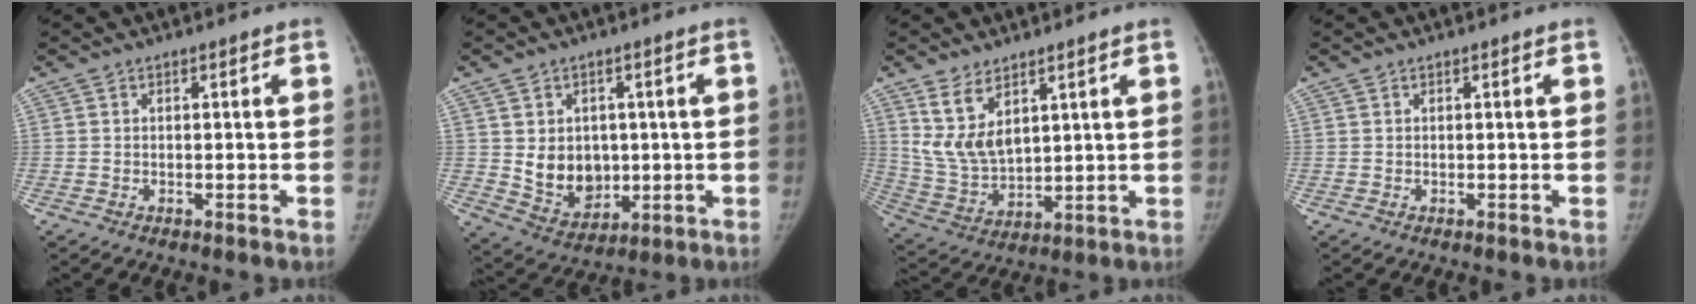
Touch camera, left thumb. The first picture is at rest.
{"total": 9.8, "force": [0.5, 7.8, 6.0], "torque": [-0.057, -0.015, 0.032]}
{"total": 10.0, "force": [5.2, 5.2, 6.8], "torque": [-0.117, -0.024, 0.123]}
{"total": 0.0}